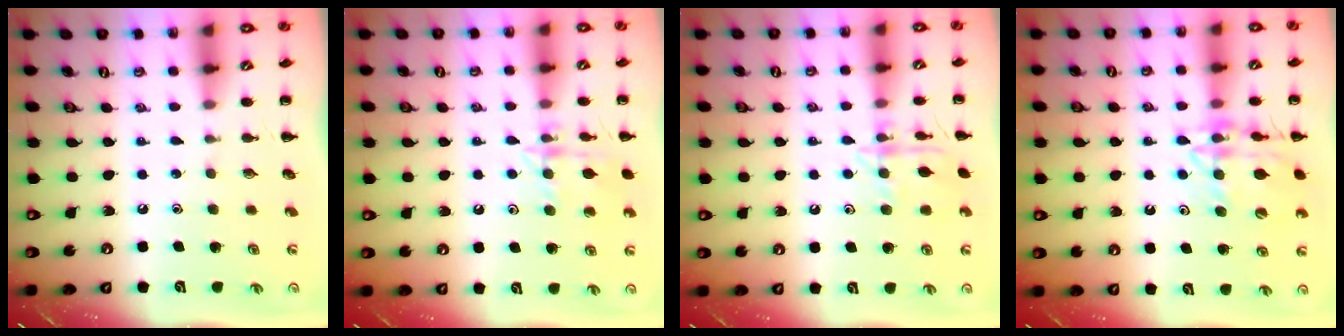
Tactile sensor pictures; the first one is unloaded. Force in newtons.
{"total": 12.7, "press": 12.7, "slide": 0.8}
{"total": 11.3, "press": 11.3, "slide": 0.9}
{"total": 15.5, "press": 15.4, "slide": 1.8}